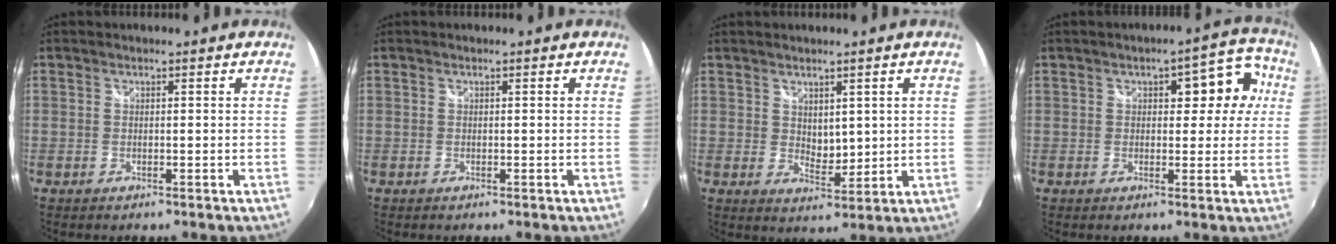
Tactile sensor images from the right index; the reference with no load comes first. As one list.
[{"total": 0.0}, {"total": 3.9, "force": [1.8, 2.4, 2.6], "torque": [-0.036, -0.007, 0.036]}, {"total": 7.7, "force": [1.4, 4.3, 6.2], "torque": [-0.081, 0.025, 0.017]}]